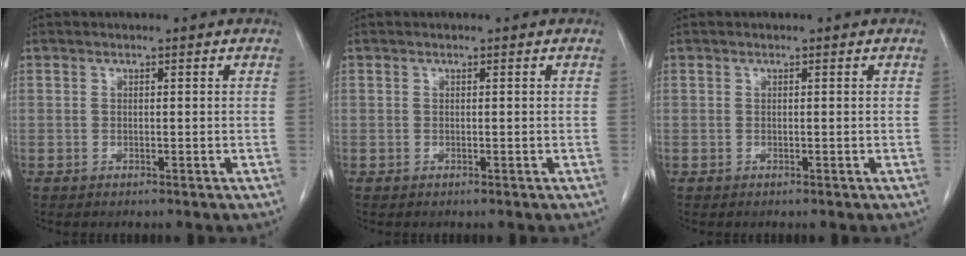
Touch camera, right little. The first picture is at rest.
{"total": 0.0}
{"total": 0.0}